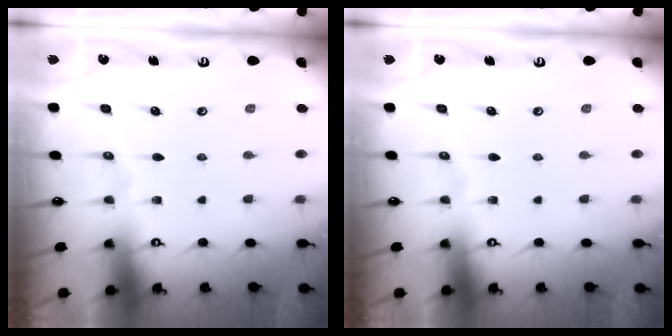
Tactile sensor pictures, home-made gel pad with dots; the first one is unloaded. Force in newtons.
{"total": 0.0}